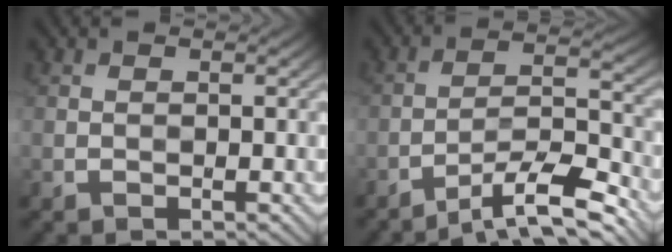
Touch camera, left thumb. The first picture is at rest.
{"total": 10.4, "force": [-8.0, 1.7, 6.4], "torque": [-0.110, 0.010, -0.135]}